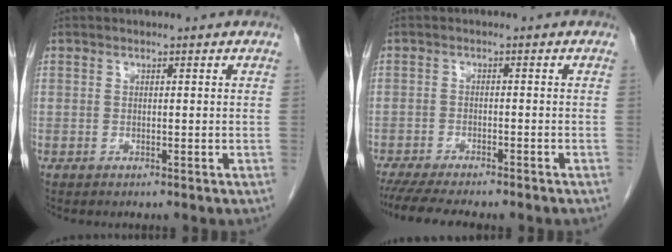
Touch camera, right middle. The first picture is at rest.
{"total": 10.1, "force": [-8.5, 1.5, 5.2], "torque": [-0.074, -0.010, -0.122]}